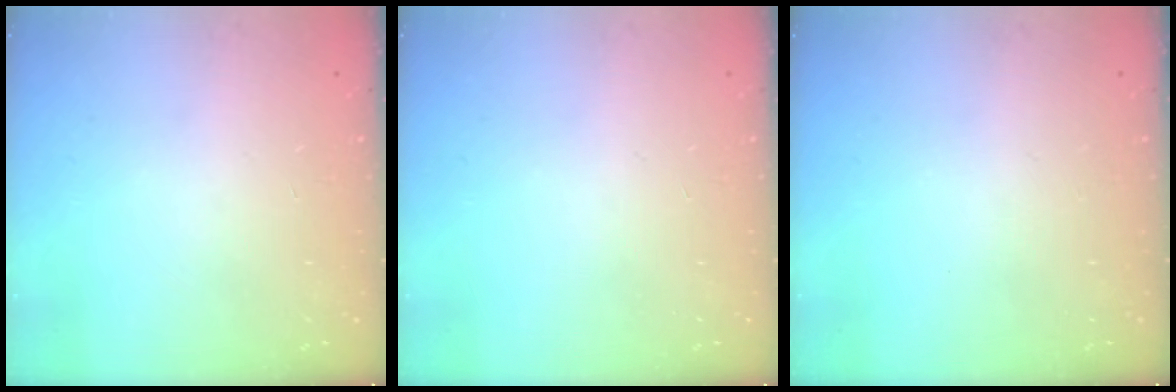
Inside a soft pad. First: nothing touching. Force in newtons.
{"total": 0.0}
{"total": 0.0}